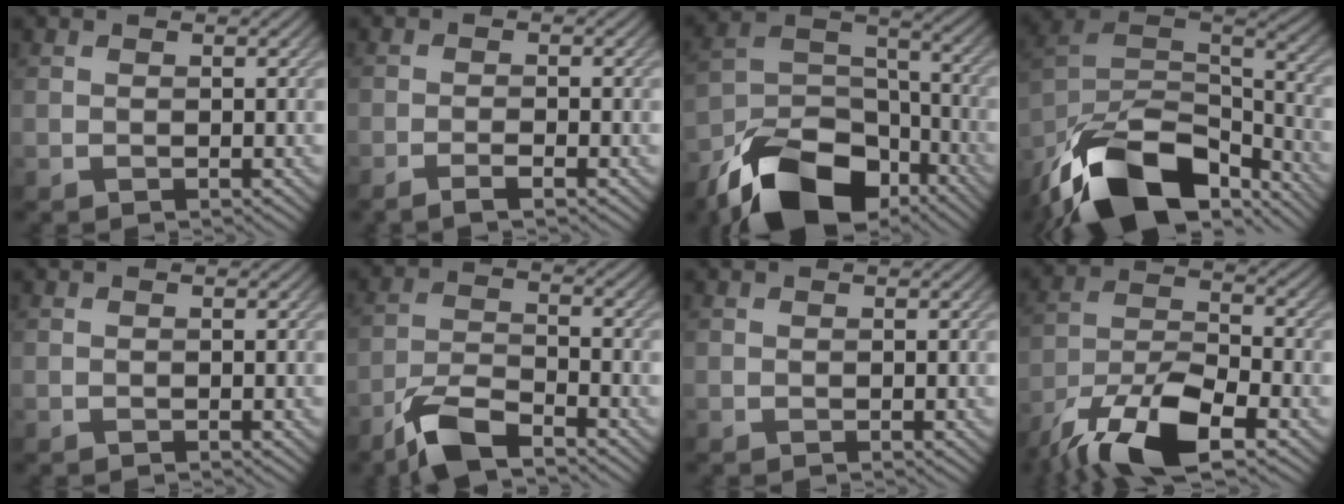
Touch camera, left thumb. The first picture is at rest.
{"total": 2.0, "force": [-1.4, 0.2, 1.4], "torque": [-0.024, 0.004, -0.034]}
{"total": 15.9, "force": [-11.0, 8.2, 8.0], "torque": [-0.178, -0.025, -0.192]}
{"total": 18.0, "force": [-12.2, 8.0, 10.5], "torque": [-0.247, -0.038, -0.205]}
{"total": 0.0}
{"total": 7.3, "force": [-5.5, 2.1, 4.3], "torque": [-0.091, -0.003, -0.116]}
{"total": 0.0}
{"total": 13.3, "force": [-8.9, 4.4, 8.9], "torque": [-0.179, -0.010, -0.179]}